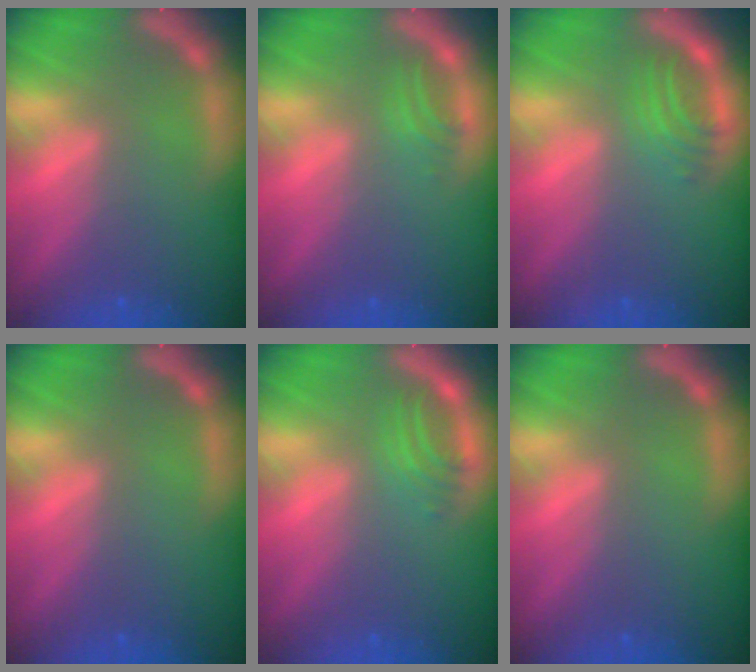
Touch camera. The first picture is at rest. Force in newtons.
{"total": 1.5}
{"total": 2.9}
{"total": 0.0}
{"total": 2.5}
{"total": 0.0}